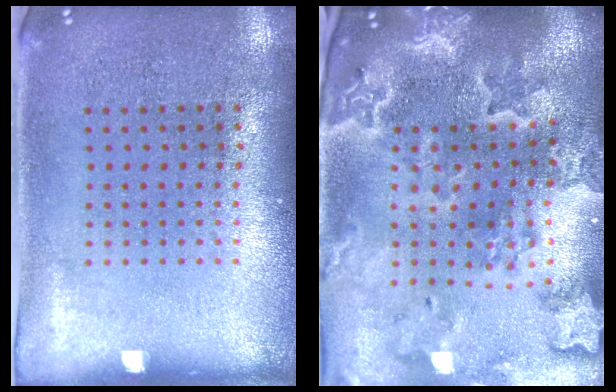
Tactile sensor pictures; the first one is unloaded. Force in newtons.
{"total": 3.6, "press": 3.1, "slide": 1.7}